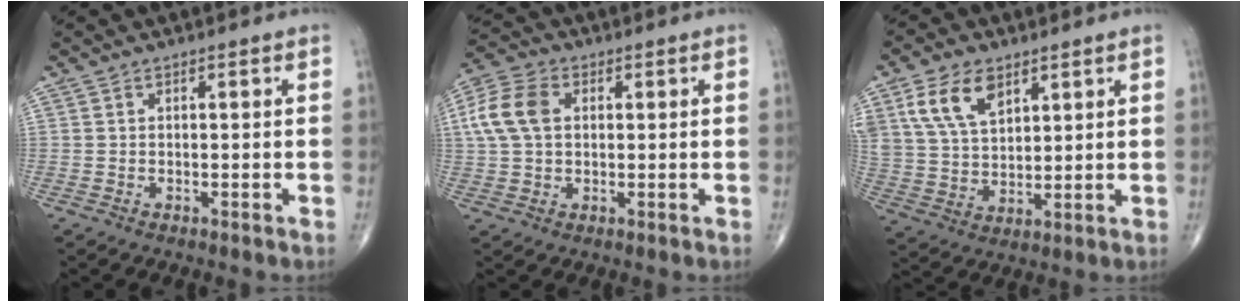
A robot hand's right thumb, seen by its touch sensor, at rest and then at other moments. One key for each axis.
{"total": 9.3, "fx": 1.7, "fy": 6.4, "fz": 6.5, "tx": -0.140, "ty": 0.017, "tz": 0.030}
{"total": 10.1, "fx": 5.1, "fy": 6.0, "fz": 6.3, "tx": -0.108, "ty": -0.015, "tz": 0.104}